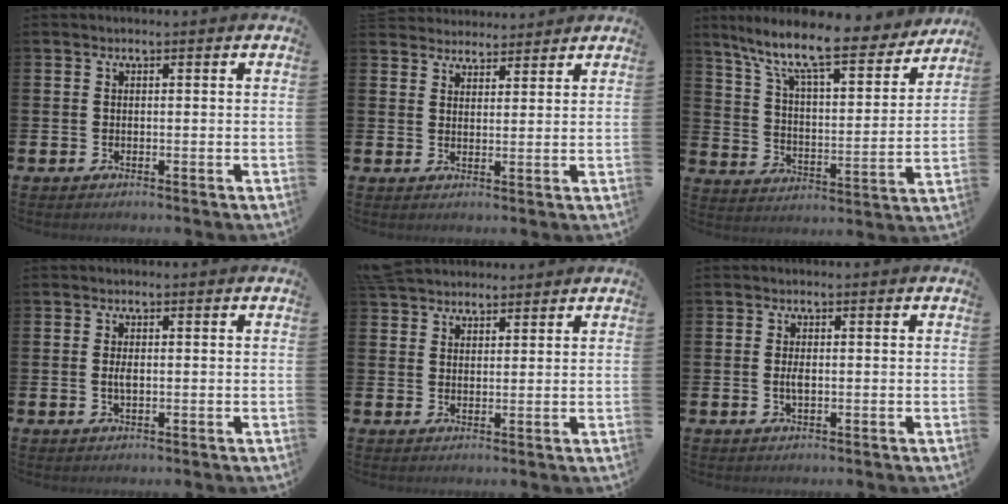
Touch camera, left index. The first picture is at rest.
{"total": 3.8, "force": [3.6, 0.9, -0.5], "torque": [-0.002, -0.017, 0.067]}
{"total": 11.2, "force": [9.5, 2.2, 5.6], "torque": [-0.133, -0.064, 0.156]}
{"total": 1.6, "force": [0.0, 0.6, 1.4], "torque": [-0.027, 0.002, -0.001]}
{"total": 4.3, "force": [4.1, 1.3, 0.4], "torque": [-0.011, -0.013, 0.077]}
{"total": 1.7, "force": [0.0, 0.6, 1.5], "torque": [-0.028, 0.001, -0.002]}